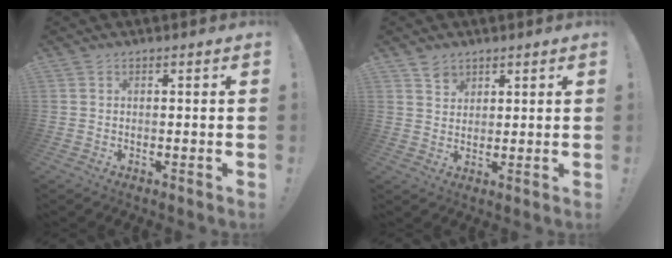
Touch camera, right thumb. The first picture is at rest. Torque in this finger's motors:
{"motor_torque": [0.28, 0.42, 0.23, -0.08, 0.00]}